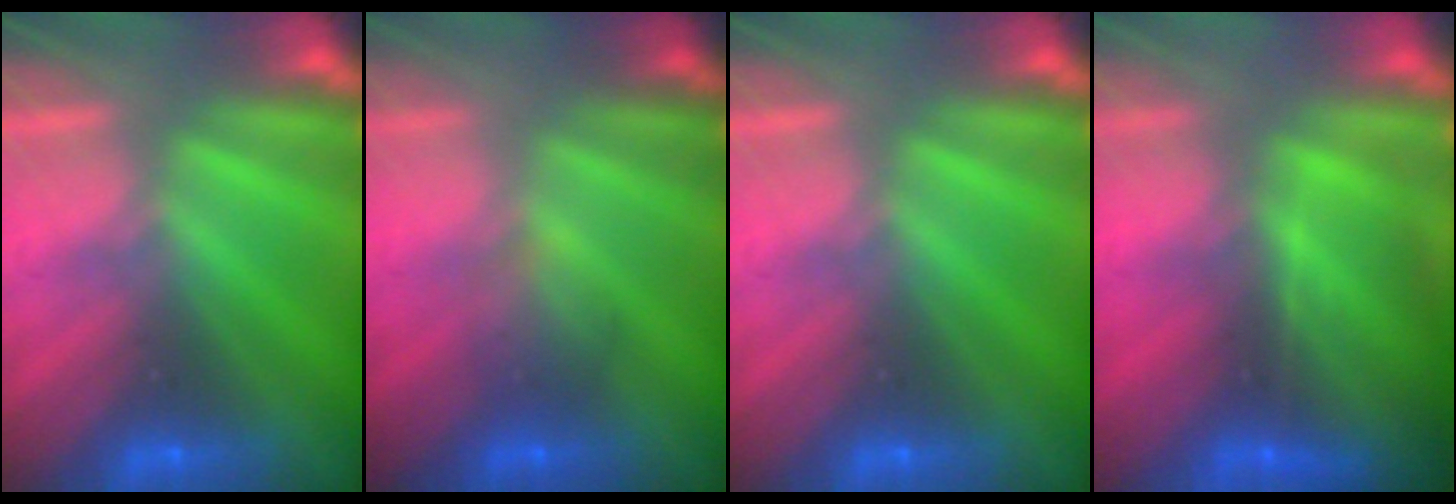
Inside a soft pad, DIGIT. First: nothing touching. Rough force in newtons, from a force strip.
{"total": 1.8}
{"total": 0.0}
{"total": 8.6}